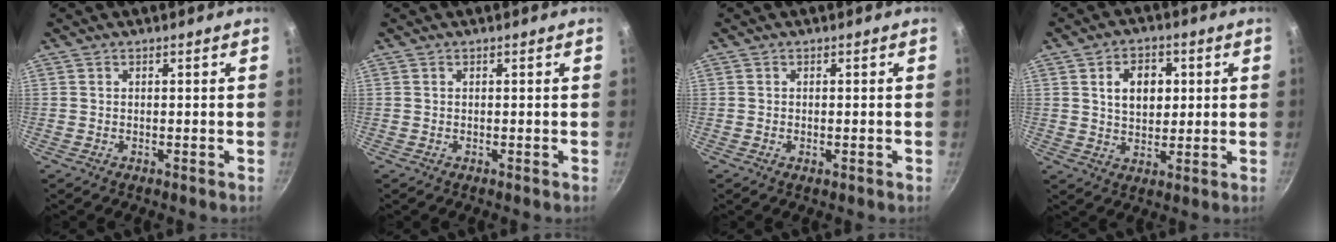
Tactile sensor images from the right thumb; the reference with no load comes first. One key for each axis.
{"total": 0.0}
{"total": 0.9, "fx": -0.3, "fy": 0.4, "fz": 0.8, "tx": -0.012, "ty": 0.001, "tz": -0.004}
{"total": 8.3, "fx": 2.0, "fy": 5.8, "fz": 5.6, "tx": -0.066, "ty": -0.001, "tz": 0.034}